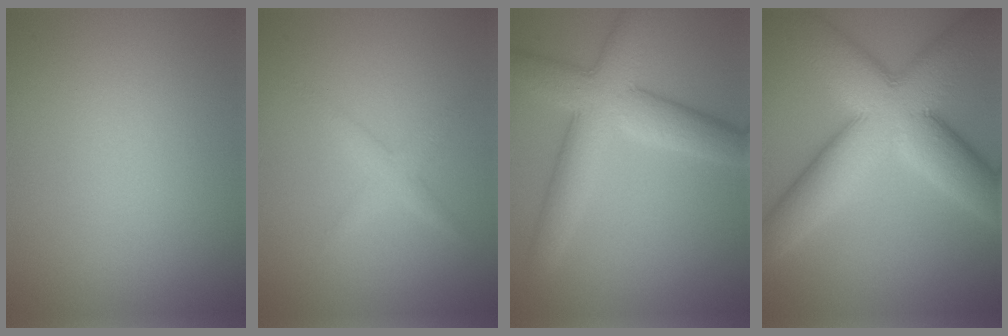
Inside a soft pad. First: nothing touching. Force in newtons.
{"total": 1.6, "press": 1.6, "slide": 0.1}
{"total": 7.1, "press": 7.1, "slide": 0.2}
{"total": 12.6, "press": 12.6, "slide": 0.4}